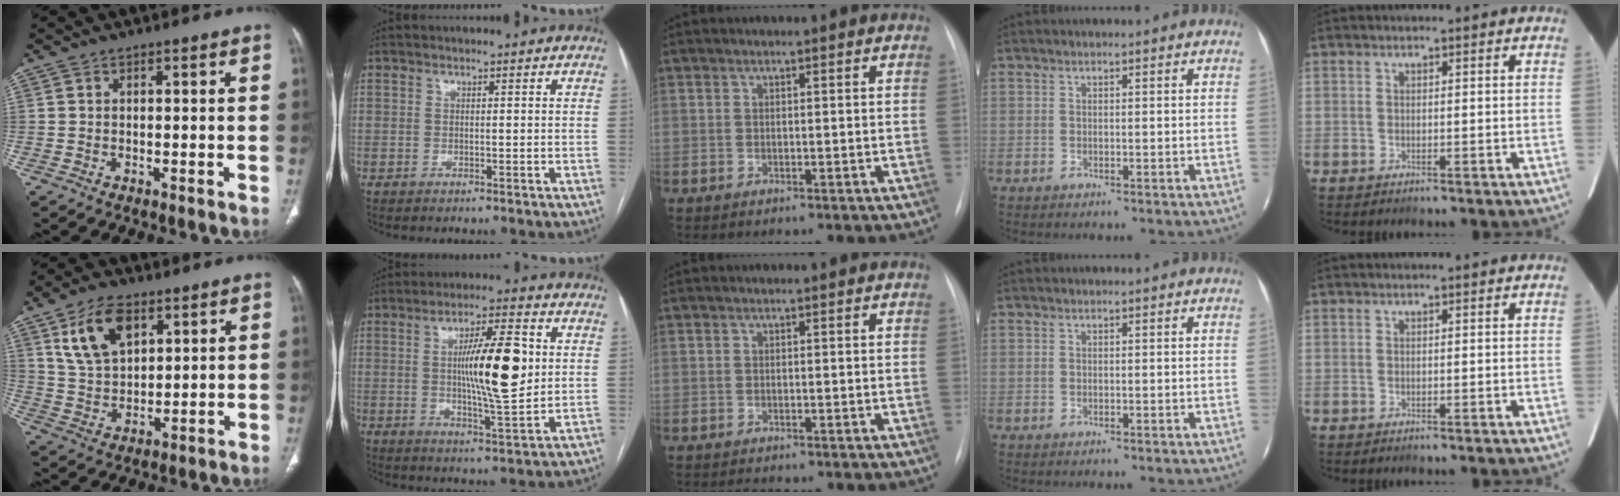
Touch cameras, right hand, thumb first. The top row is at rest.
{"thumb": {"total": 11.5, "force": [5.7, 6.5, 7.6], "torque": [-0.124, -0.018, 0.116]}, "index": {"total": 12.4, "force": [1.5, 1.7, 12.2], "torque": [-0.201, 0.000, 0.024]}, "middle": {"total": 1.0, "force": [-1.0, 0.3, 0.3], "torque": [-0.007, -0.004, -0.013]}}